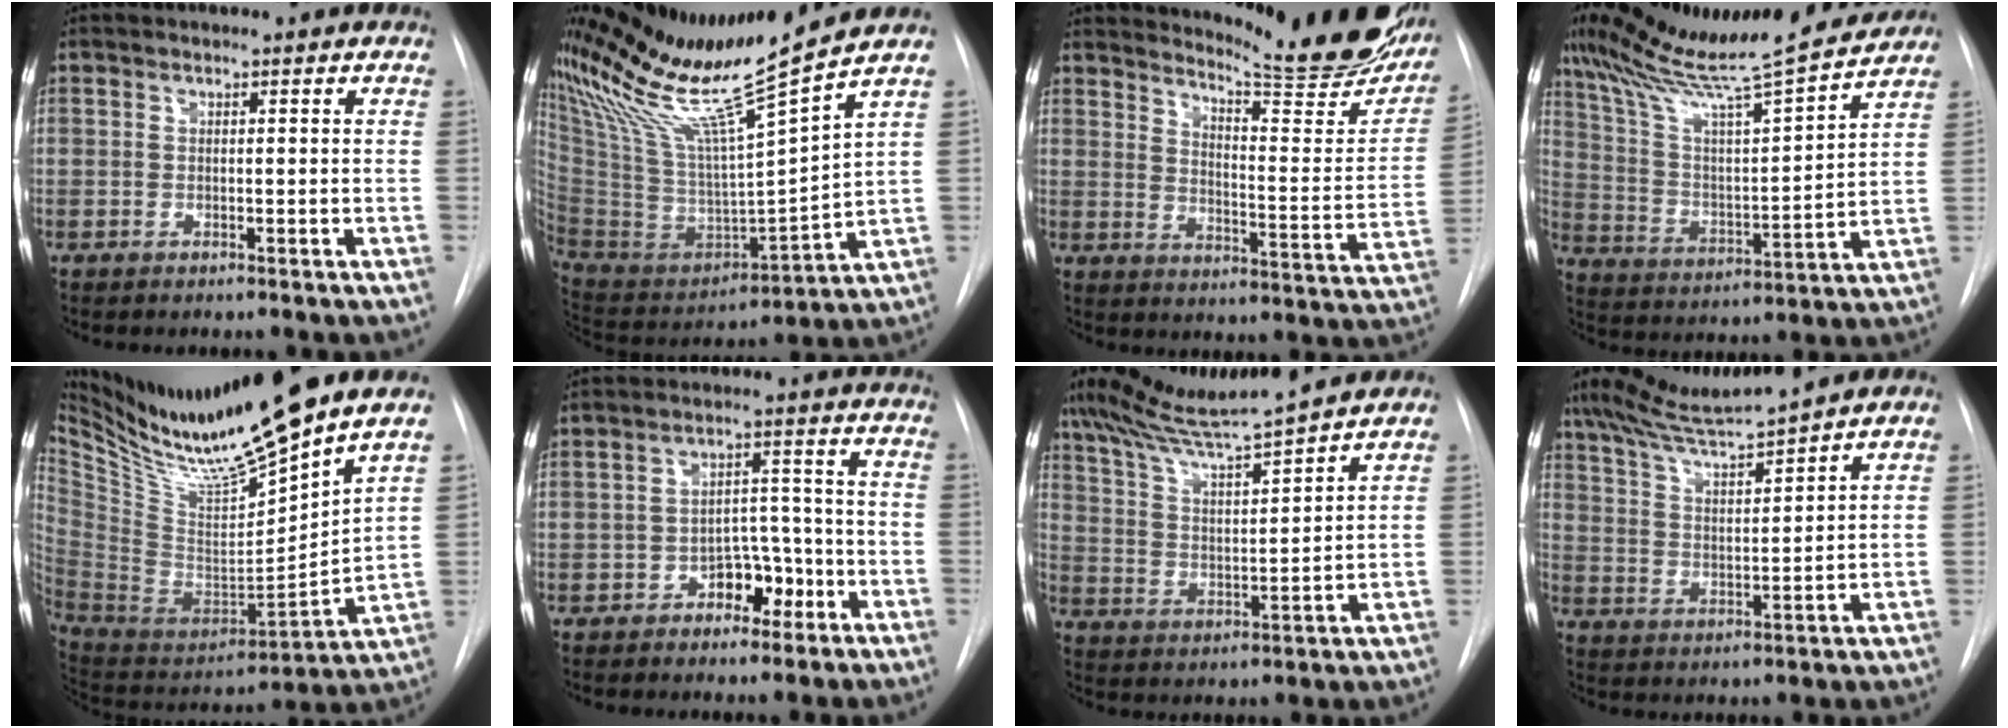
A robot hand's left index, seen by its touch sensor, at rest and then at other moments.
{"total": 20.3, "force": [16.3, -2.2, 11.8], "torque": [-0.214, -0.044, 0.299]}
{"total": 22.0, "force": [19.4, 2.2, 10.3], "torque": [-0.145, -0.087, 0.241]}
{"total": 20.6, "force": [18.1, 0.2, 9.7], "torque": [-0.167, -0.002, 0.290]}
{"total": 21.5, "force": [17.8, -0.3, 12.1], "torque": [-0.215, -0.032, 0.325]}
{"total": 5.6, "force": [-3.1, 3.3, 3.3], "torque": [-0.040, 0.023, -0.048]}
{"total": 13.8, "force": [12.2, -0.2, 6.5], "torque": [-0.120, 0.012, 0.212]}
{"total": 9.9, "force": [9.0, -0.5, 4.2], "torque": [-0.081, 0.006, 0.166]}